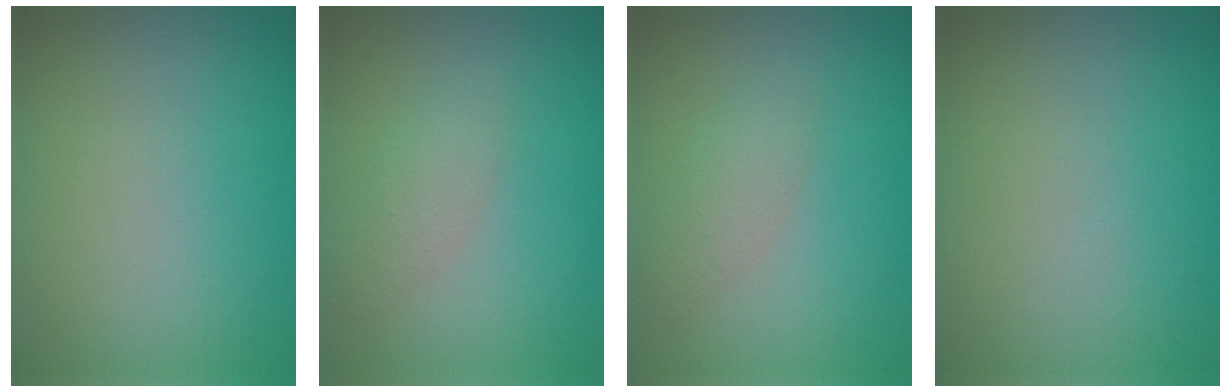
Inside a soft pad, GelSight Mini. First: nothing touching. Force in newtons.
{"total": 2.2, "press": 2.2, "slide": 0.1}
{"total": 2.2, "press": 2.2, "slide": 0.1}
{"total": 0.0}